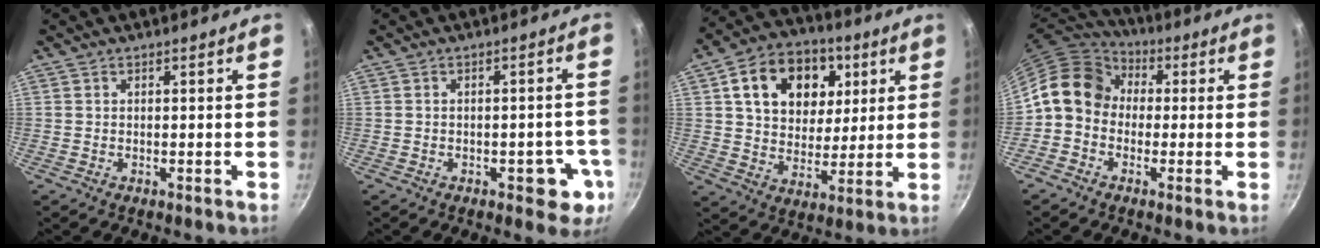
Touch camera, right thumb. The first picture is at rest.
{"total": 6.5, "force": [-2.4, 3.5, 4.9], "torque": [-0.025, 0.014, -0.024]}
{"total": 18.0, "force": [6.1, 13.5, 10.3], "torque": [-0.142, -0.003, 0.094]}
{"total": 11.5, "force": [0.5, 9.6, 6.4], "torque": [-0.085, 0.032, -0.017]}